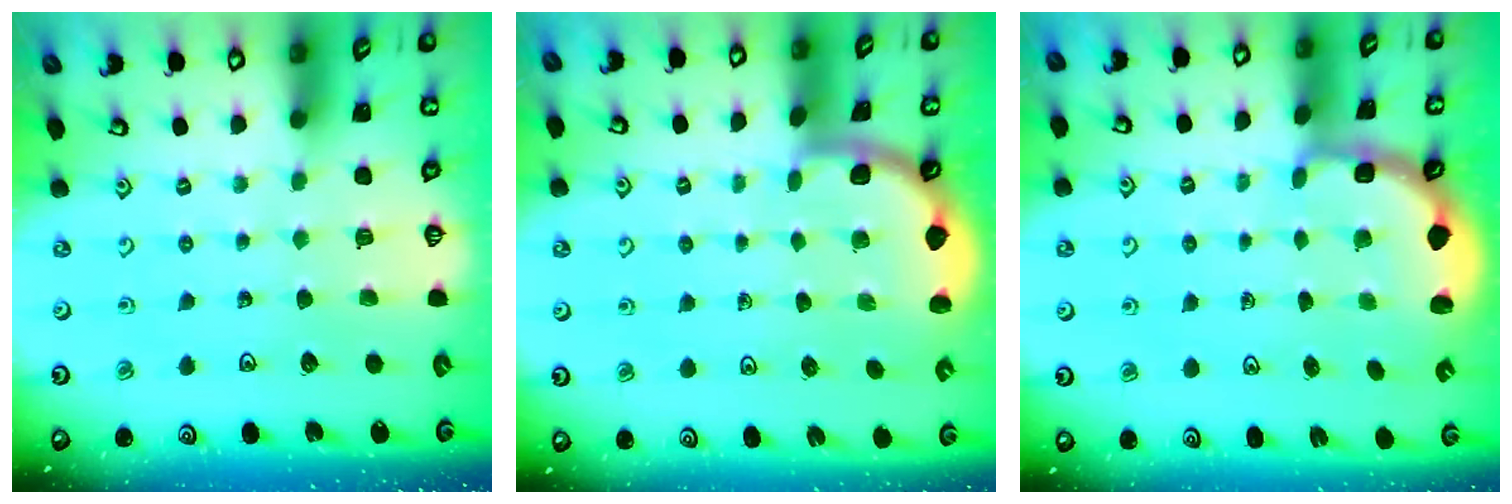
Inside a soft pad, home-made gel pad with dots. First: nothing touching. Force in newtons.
{"total": 1.9, "press": 1.9, "slide": 0.0}
{"total": 2.5, "press": 2.2, "slide": 1.1}